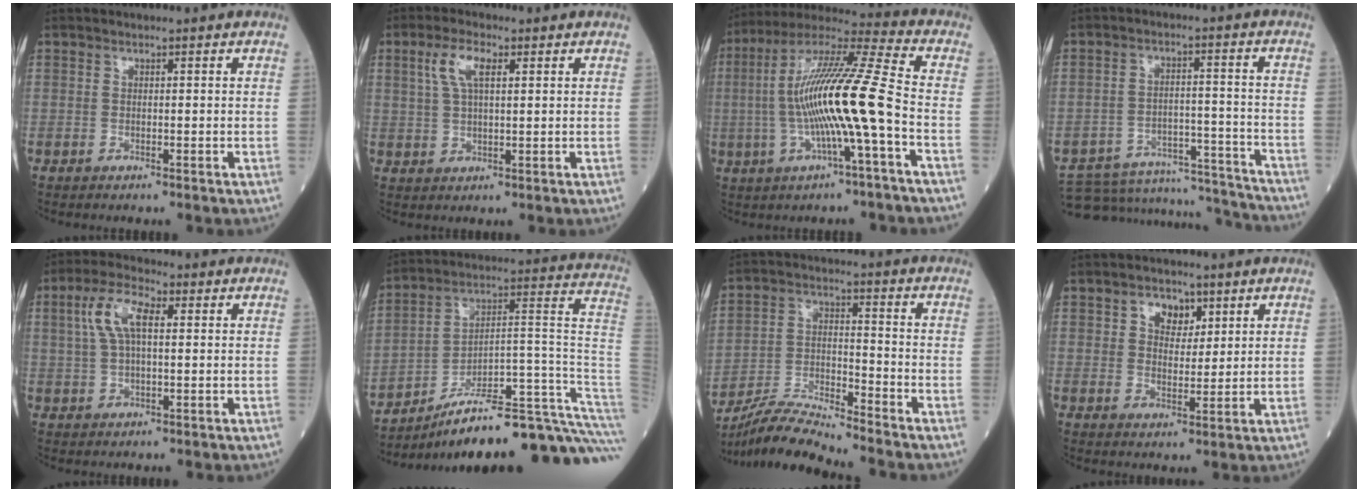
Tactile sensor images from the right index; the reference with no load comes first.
{"total": 5.3, "force": [2.1, 1.6, 4.5], "torque": [-0.102, 0.011, 0.046]}
{"total": 16.3, "force": [-2.3, 0.1, 16.2], "torque": [-0.311, 0.013, -0.051]}
{"total": 18.2, "force": [-17.6, 3.1, 3.1], "torque": [-0.062, 0.025, -0.243]}
{"total": 7.1, "force": [2.0, 2.5, 6.4], "torque": [-0.140, 0.018, 0.040]}
{"total": 25.8, "force": [-20.8, 0.9, 15.2], "torque": [-0.107, 0.042, -0.304]}
{"total": 9.4, "force": [-9.0, -1.2, 2.2], "torque": [-0.051, -0.004, -0.169]}
{"total": 4.5, "force": [2.3, 3.0, 2.5], "torque": [-0.041, 0.008, 0.040]}